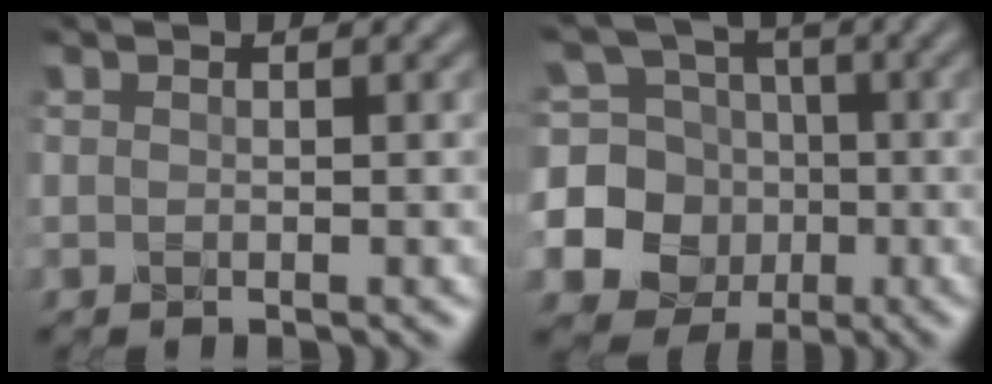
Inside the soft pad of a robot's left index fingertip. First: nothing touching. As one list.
[{"total": 14.1, "force": [-1.8, 13.4, 4.0], "torque": [-0.126, 0.018, -0.051]}]